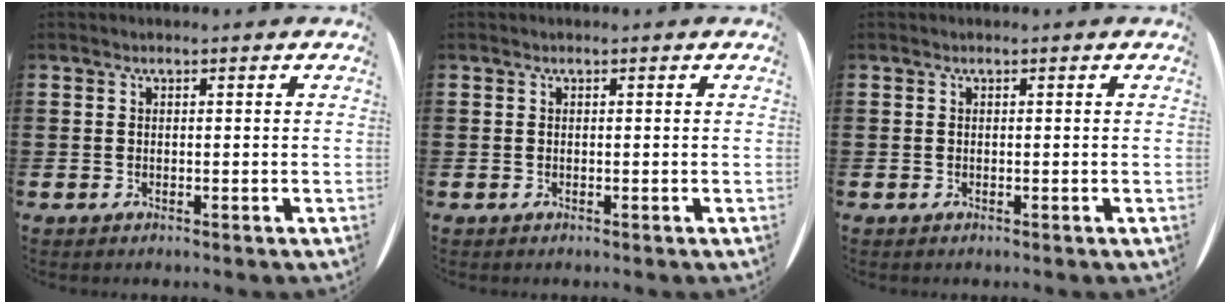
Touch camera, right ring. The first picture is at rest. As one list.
[{"total": 0.0}, {"total": 0.0}]